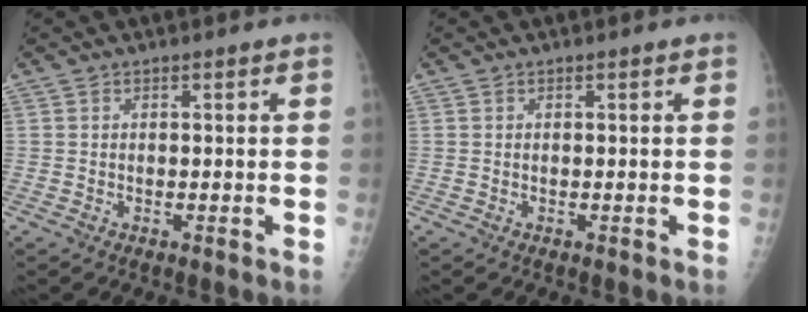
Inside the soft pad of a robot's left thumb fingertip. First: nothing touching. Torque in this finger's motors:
{"motor_torque": [0.01, 0.11, -0.12, -0.08, 0.00]}